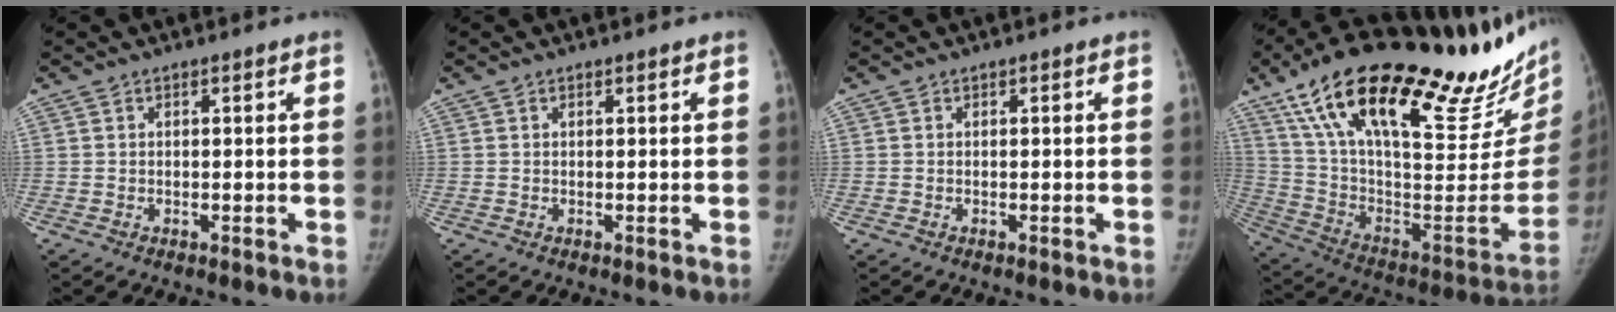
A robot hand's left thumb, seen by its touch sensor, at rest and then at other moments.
{"total": 0.0}
{"total": 0.0}
{"total": 43.2, "force": [26.8, 13.9, 30.9], "torque": [-0.401, -0.031, 0.434]}